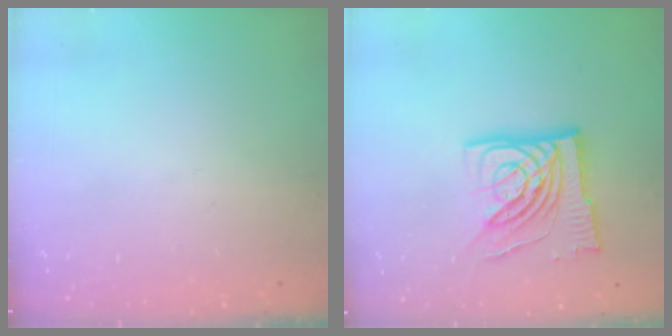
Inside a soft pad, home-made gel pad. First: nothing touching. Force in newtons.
{"total": 14.1, "press": 13.9, "slide": 2.0}